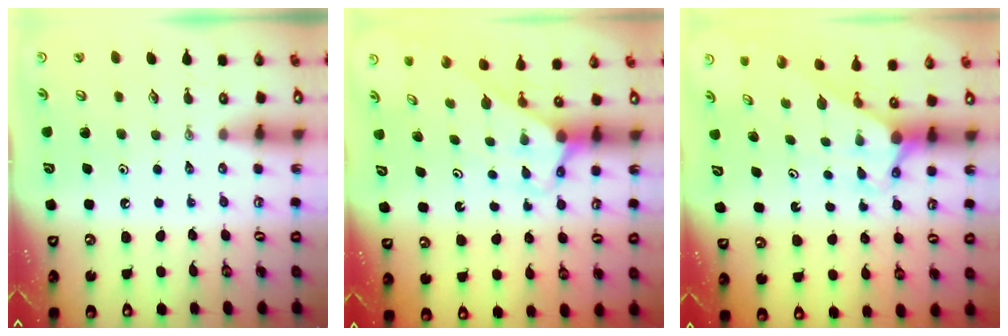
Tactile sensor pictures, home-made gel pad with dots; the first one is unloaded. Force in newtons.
{"total": 2.8, "press": 2.8, "slide": 0.1}
{"total": 2.9, "press": 2.9, "slide": 0.0}